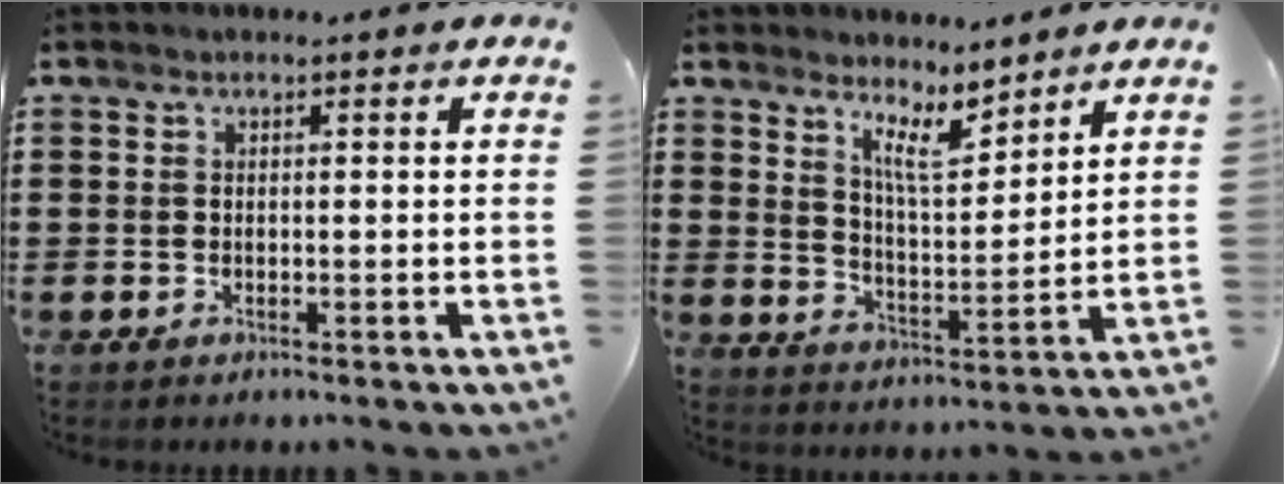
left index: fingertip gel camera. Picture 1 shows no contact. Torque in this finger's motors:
{"motor_torque": [0.41, 0.21, -0.02, 0.02]}